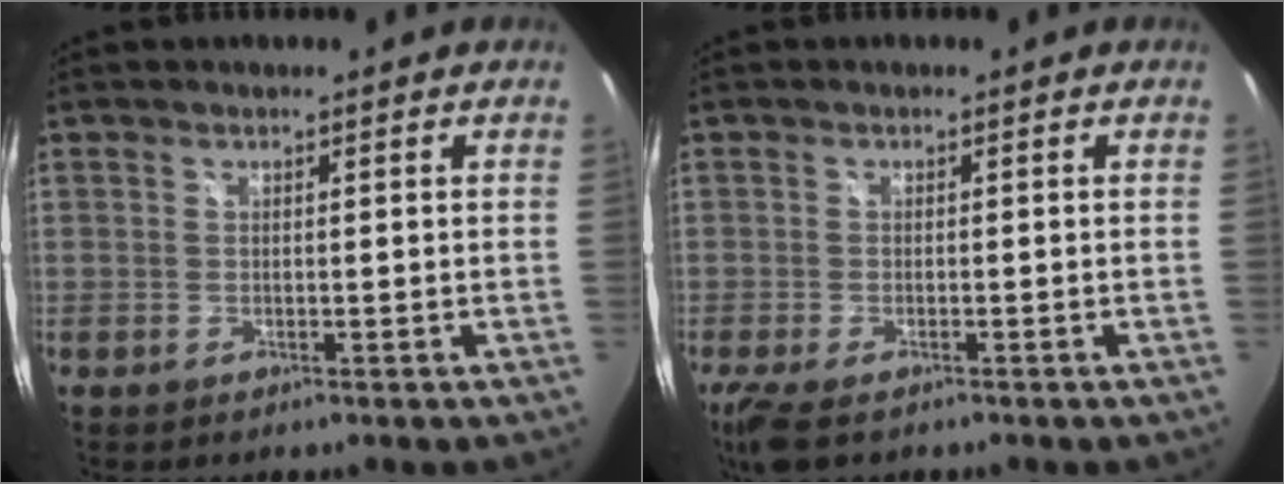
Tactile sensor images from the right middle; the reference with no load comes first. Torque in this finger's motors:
{"motor_torque": [0.76, -0.75, 0.17, 0.11]}